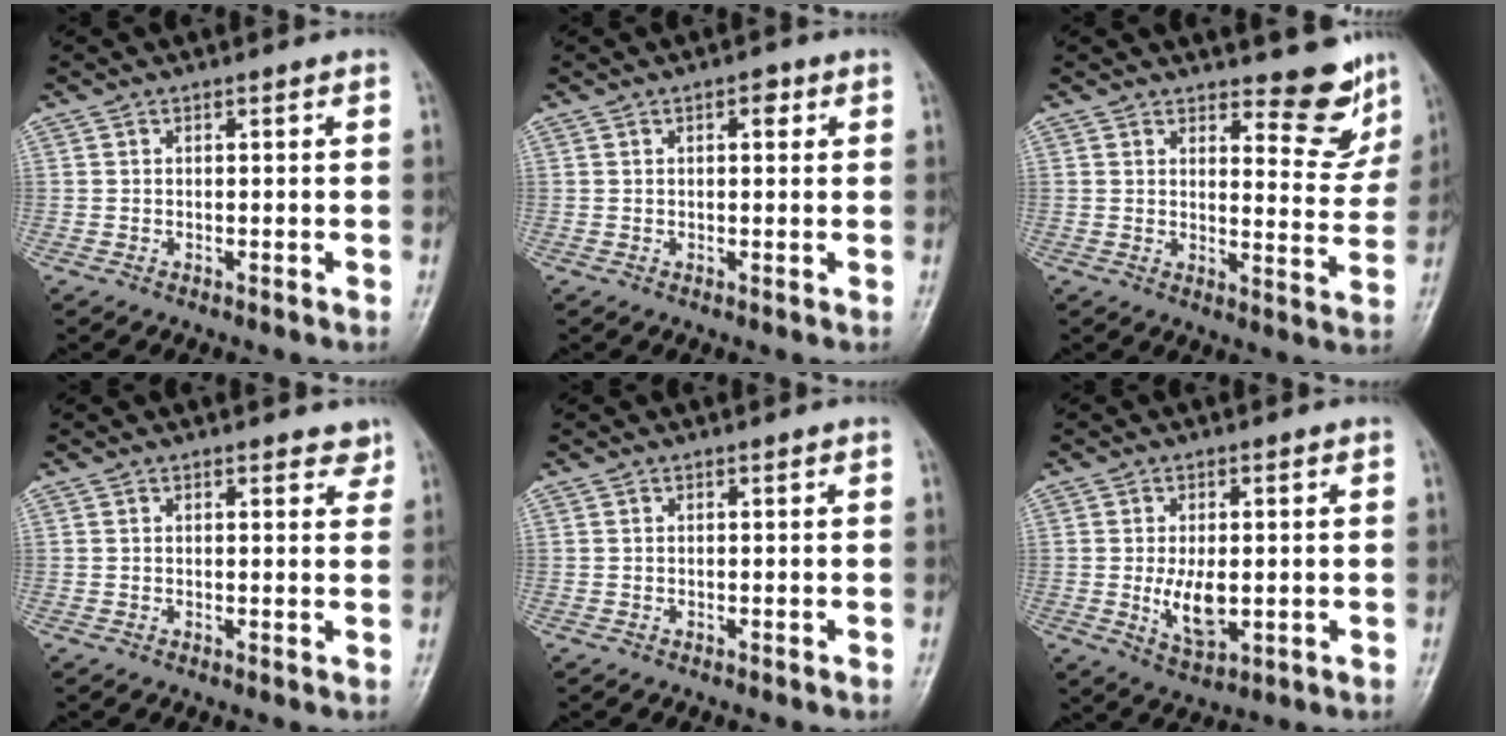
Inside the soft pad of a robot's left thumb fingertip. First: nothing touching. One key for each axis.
{"total": 2.3, "fx": 0.9, "fy": 1.2, "fz": 1.8, "tx": -0.017, "ty": 0.001, "tz": 0.009}
{"total": 9.0, "fx": 7.4, "fy": 3.2, "fz": 3.9, "tx": -0.015, "ty": -0.066, "tz": 0.095}
{"total": 2.4, "fx": 1.8, "fy": 1.2, "fz": 1.1, "tx": 0.006, "ty": -0.009, "tz": 0.018}
{"total": 0.0}
{"total": 7.1, "fx": -0.6, "fy": 3.7, "fz": 6.1, "tx": -0.101, "ty": -0.012, "tz": -0.001}